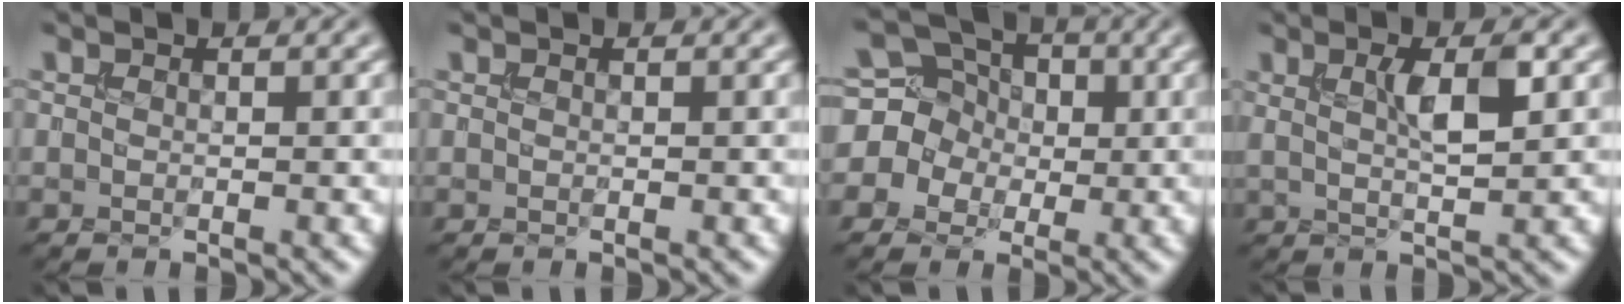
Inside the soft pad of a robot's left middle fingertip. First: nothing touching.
{"total": 0.0}
{"total": 6.1, "force": [1.0, 5.6, 2.0], "torque": [-0.034, 0.025, -0.016]}
{"total": 3.3, "force": [1.1, 0.5, 3.1], "torque": [-0.056, 0.002, 0.020]}